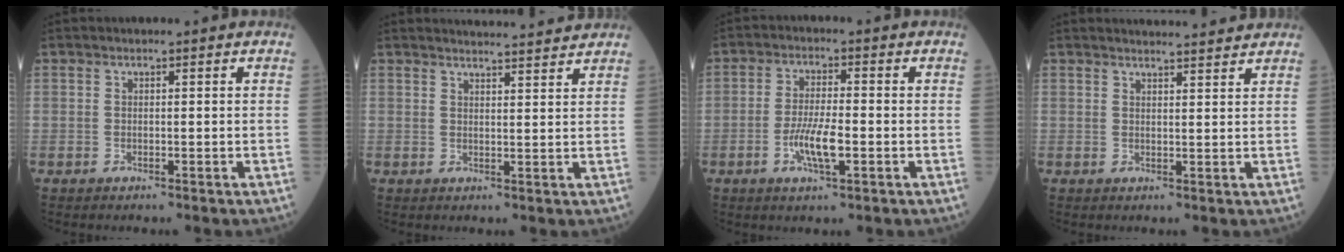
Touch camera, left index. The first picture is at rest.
{"total": 8.5, "force": [8.3, 0.3, 1.8], "torque": [-0.026, 0.006, 0.098]}
{"total": 5.7, "force": [-1.8, 1.0, 5.3], "torque": [-0.110, -0.005, -0.033]}
{"total": 7.1, "force": [7.0, 0.5, 1.6], "torque": [-0.022, 0.010, 0.079]}